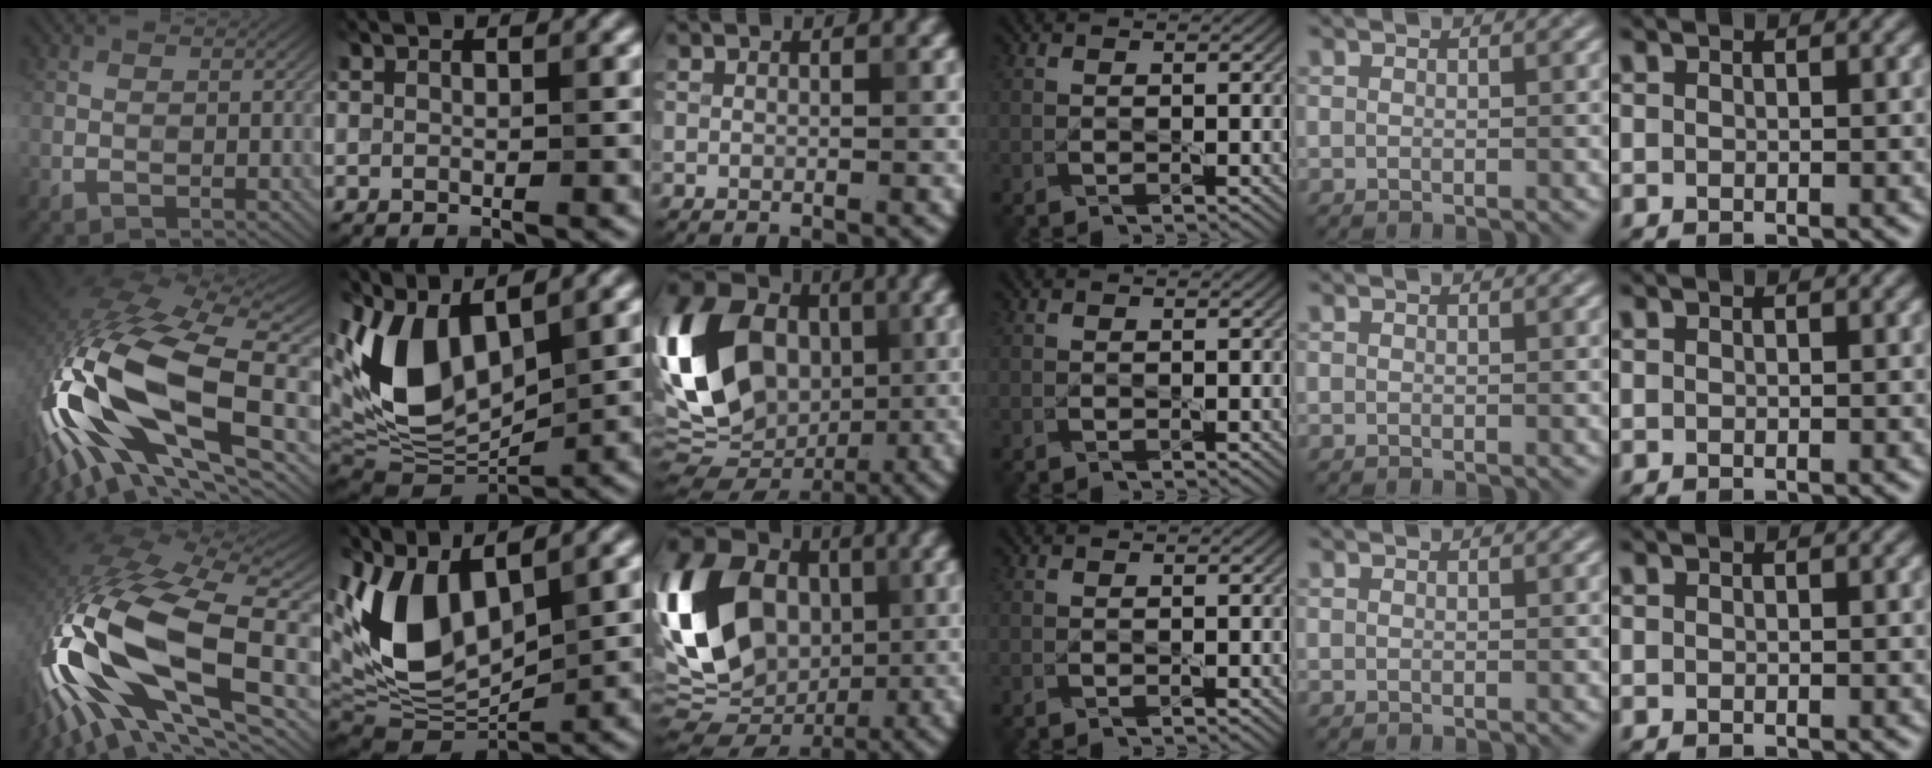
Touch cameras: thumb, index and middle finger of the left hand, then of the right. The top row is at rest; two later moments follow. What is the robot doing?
{"motion": "lift_and_place", "object": "knife"}